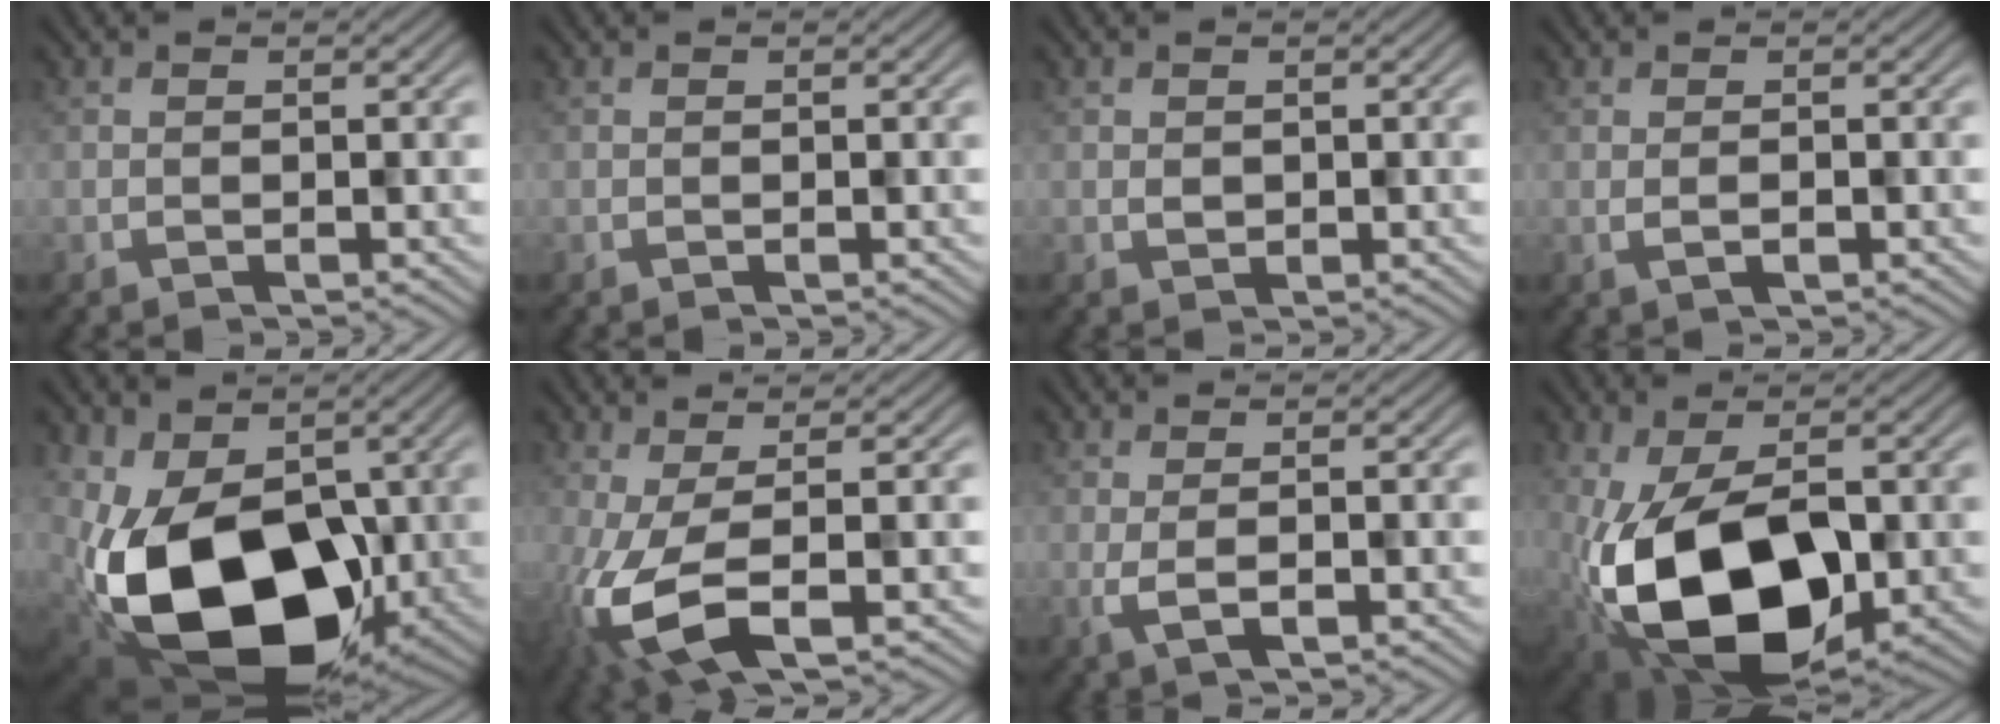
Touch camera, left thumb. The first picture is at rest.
{"total": 0.0}
{"total": 1.0, "force": [0.3, 0.9, 0.3], "torque": [-0.006, 0.002, 0.008]}
{"total": 1.2, "force": [0.1, 0.2, 1.1], "torque": [-0.024, 0.000, 0.001]}
{"total": 16.8, "force": [-3.3, 11.0, 12.2], "torque": [-0.231, -0.037, -0.050]}
{"total": 8.4, "force": [-2.1, 2.6, 7.7], "torque": [-0.159, -0.003, -0.037]}
{"total": 2.6, "force": [0.0, 0.6, 2.5], "torque": [-0.052, 0.002, -0.001]}
{"total": 15.5, "force": [-3.6, 9.4, 11.9], "torque": [-0.229, -0.039, -0.048]}